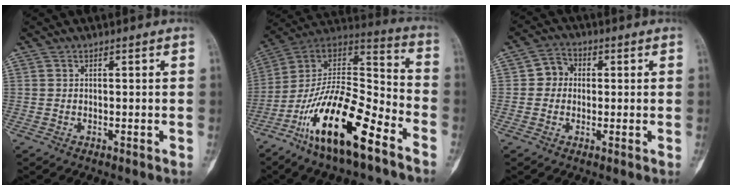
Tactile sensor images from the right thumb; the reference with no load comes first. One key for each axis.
{"total": 21.5, "fx": -12.4, "fy": 6.5, "fz": 16.3, "tx": -0.311, "ty": 0.077, "tz": -0.222}
{"total": 4.4, "fx": 0.2, "fy": 4.0, "fz": 1.8, "tx": -0.007, "ty": 0.010, "tz": -0.007}